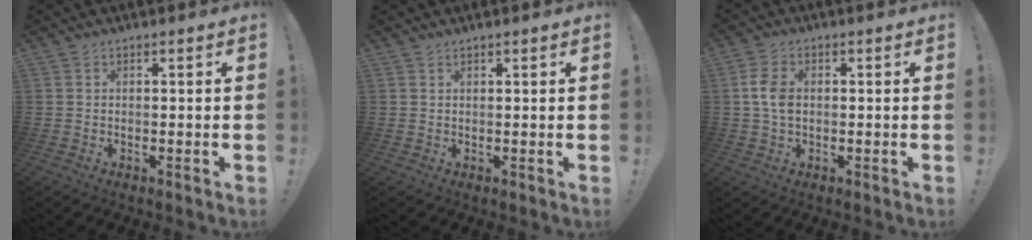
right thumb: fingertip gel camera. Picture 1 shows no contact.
{"total": 0.7, "force": [0.6, 0.1, 0.1], "torque": [0.001, -0.002, 0.011]}
{"total": 6.7, "force": [0.3, 4.5, 4.9], "torque": [-0.093, 0.002, 0.003]}